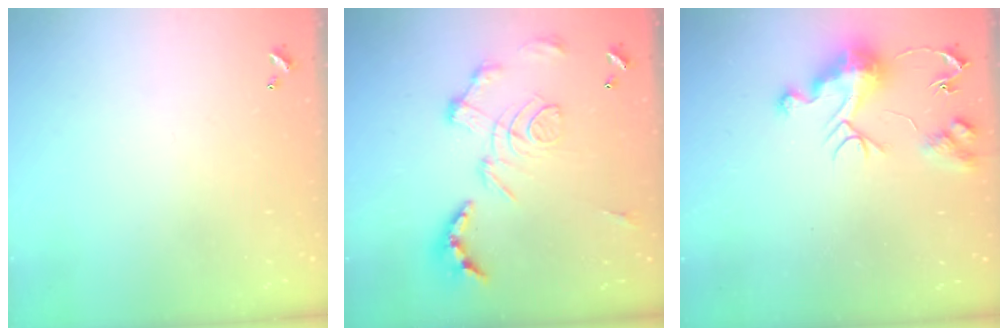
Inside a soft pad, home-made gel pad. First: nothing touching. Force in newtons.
{"total": 3.4, "press": 2.7, "slide": 2.0}
{"total": 10.6, "press": 10.6, "slide": 0.9}